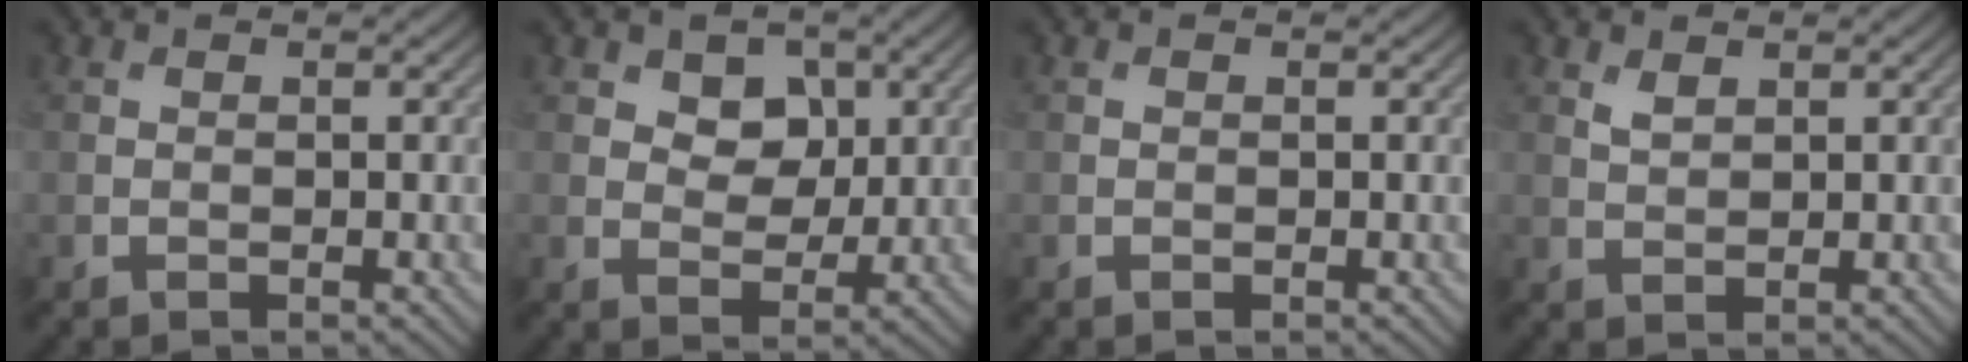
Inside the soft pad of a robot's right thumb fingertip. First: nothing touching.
{"total": 4.7, "force": [2.0, 3.4, 2.6], "torque": [-0.042, -0.014, 0.028]}
{"total": 0.0}
{"total": 1.5, "force": [1.0, 0.7, 0.9], "torque": [-0.022, -0.002, 0.024]}